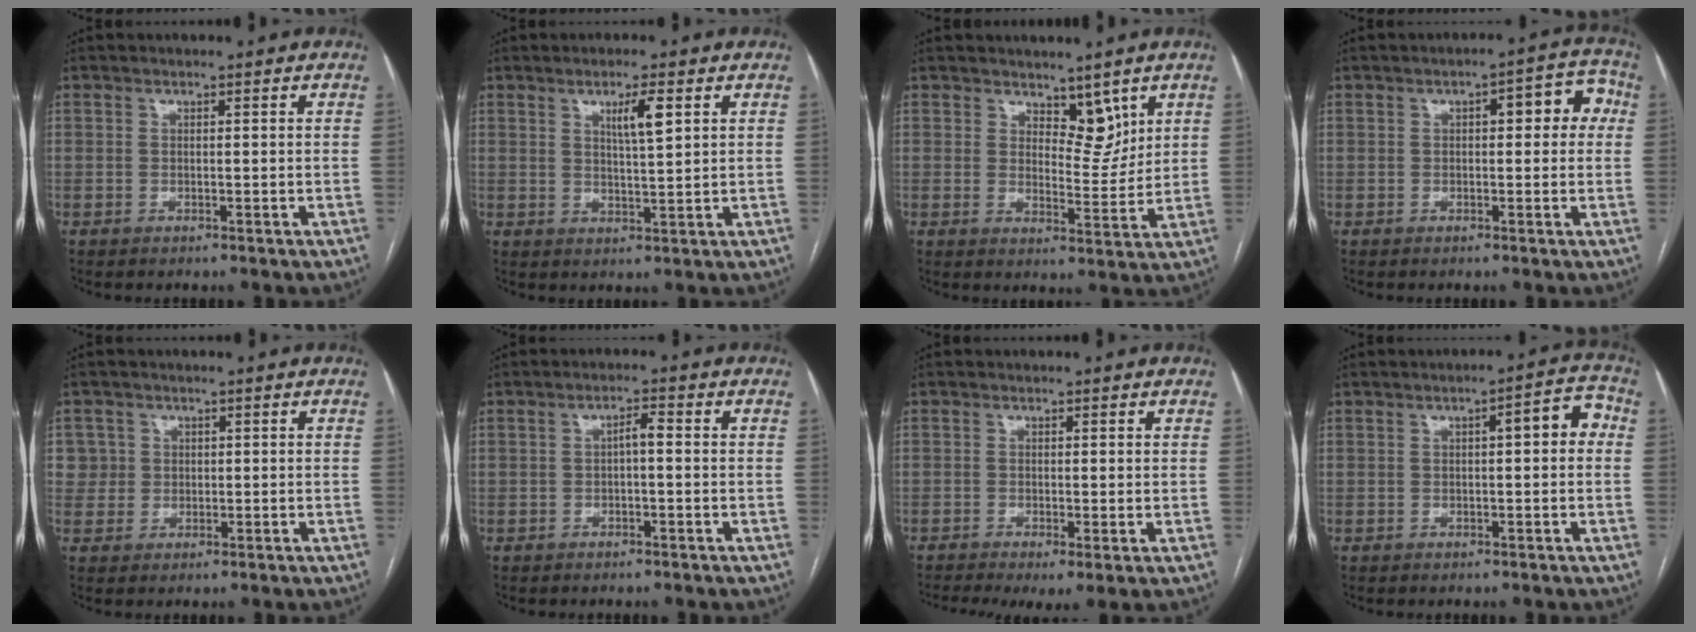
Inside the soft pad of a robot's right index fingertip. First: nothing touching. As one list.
[{"total": 4.4, "force": [1.9, 0.3, 3.9], "torque": [-0.067, -0.002, 0.034]}, {"total": 5.0, "force": [3.4, 2.4, 2.7], "torque": [-0.031, -0.008, 0.059]}, {"total": 6.5, "force": [1.2, 2.5, 5.8], "torque": [-0.060, 0.035, 0.009]}, {"total": 3.3, "force": [0.7, 3.2, -0.4], "torque": [0.026, 0.010, 0.011]}, {"total": 2.1, "force": [-0.2, 0.5, 2.0], "torque": [-0.034, 0.007, -0.003]}, {"total": 5.7, "force": [-2.9, 1.6, 4.7], "torque": [-0.077, -0.015, -0.052]}, {"total": 5.2, "force": [0.7, 1.3, 5.0], "torque": [-0.063, 0.025, 0.005]}]